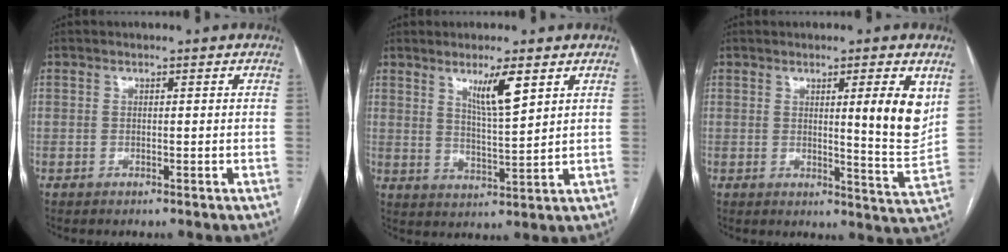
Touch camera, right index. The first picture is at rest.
{"total": 6.0, "force": [3.3, 0.2, 5.0], "torque": [-0.089, -0.013, 0.062]}
{"total": 7.9, "force": [2.8, 0.3, 7.4], "torque": [-0.093, -0.021, 0.034]}